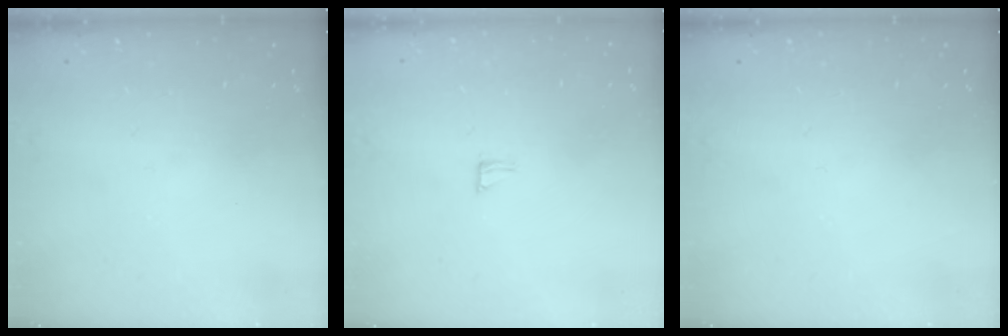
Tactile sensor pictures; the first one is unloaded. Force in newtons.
{"total": 4.2, "press": 4.2, "slide": 0.4}
{"total": 0.0}